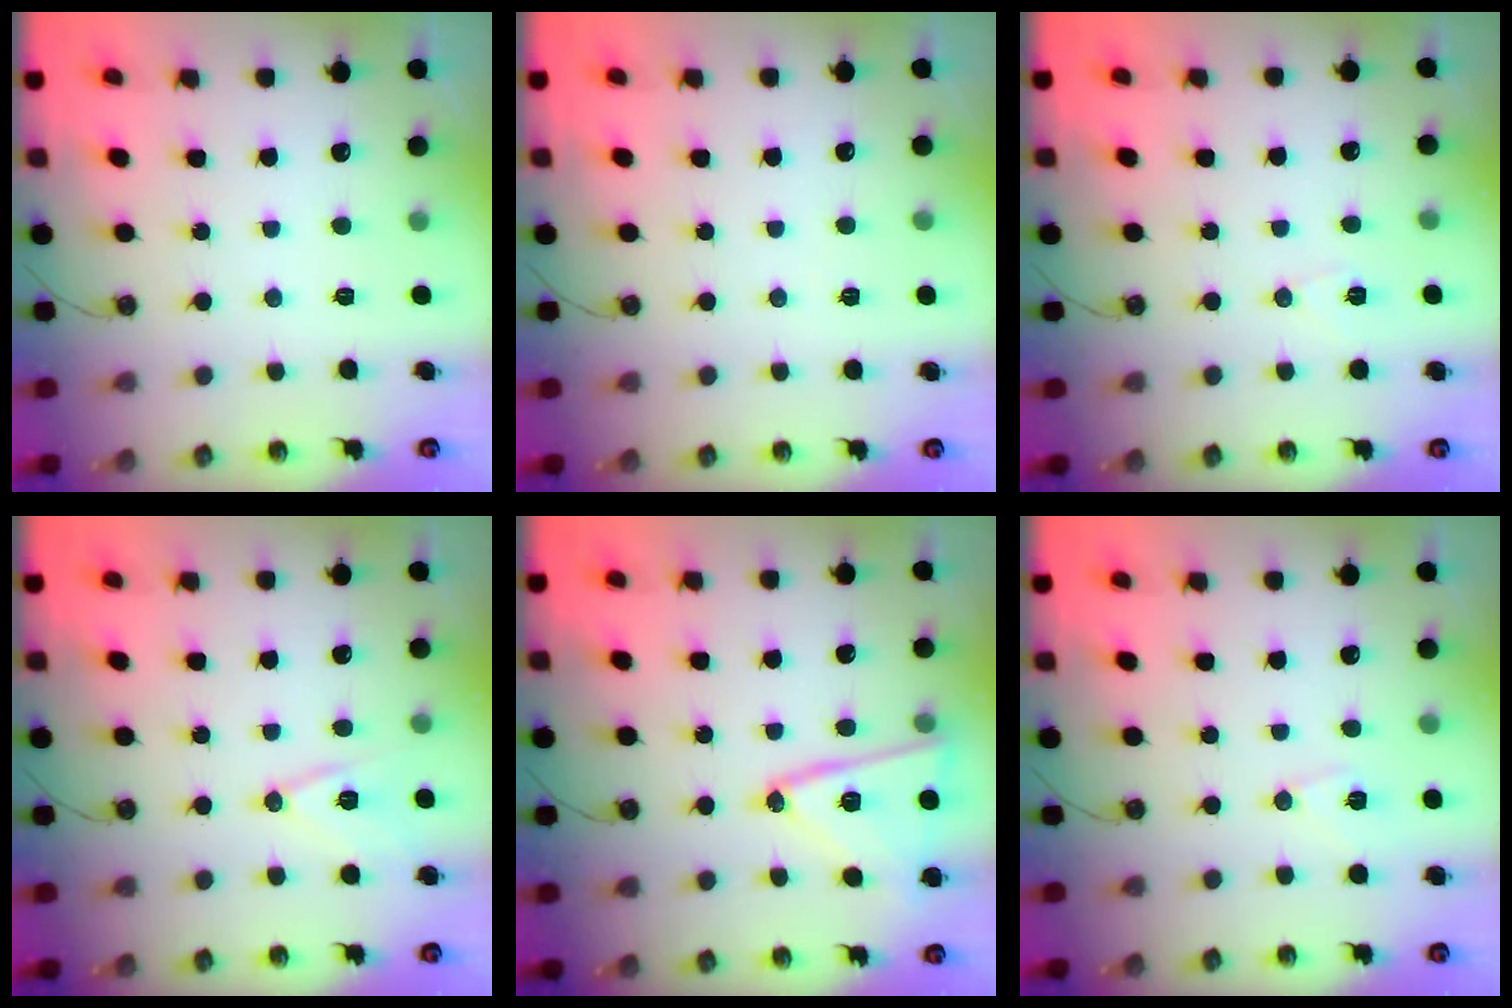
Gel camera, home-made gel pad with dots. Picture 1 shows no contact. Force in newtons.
{"total": 4.4, "press": 1.0, "slide": 4.2}
{"total": 5.3, "press": 4.2, "slide": 3.3}
{"total": 10.2, "press": 9.6, "slide": 3.3}
{"total": 16.2, "press": 16.1, "slide": 1.3}
{"total": 7.8, "press": 7.7, "slide": 1.3}